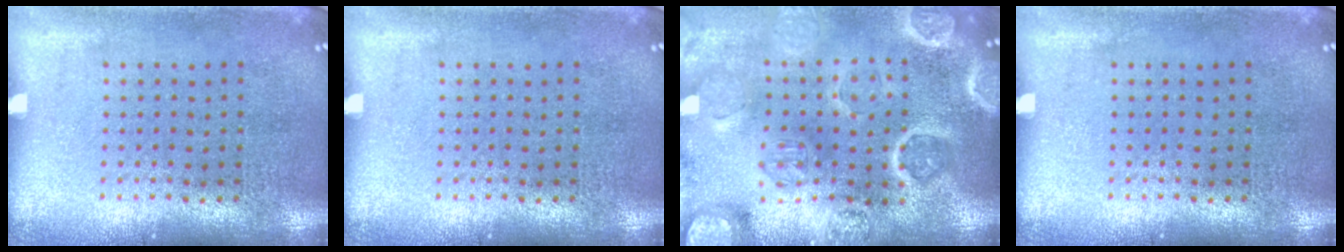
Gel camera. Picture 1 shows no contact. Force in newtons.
{"total": 0.0}
{"total": 4.4, "press": 4.0, "slide": 1.9}
{"total": 0.0}